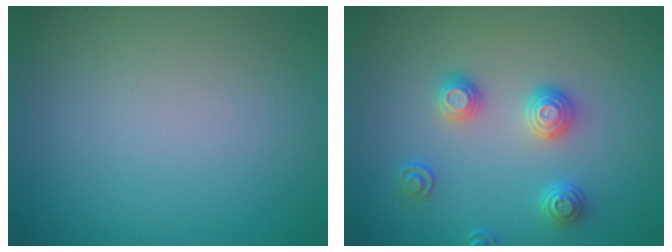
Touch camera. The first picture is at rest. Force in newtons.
{"total": 3.0, "press": 2.6, "slide": 1.3}